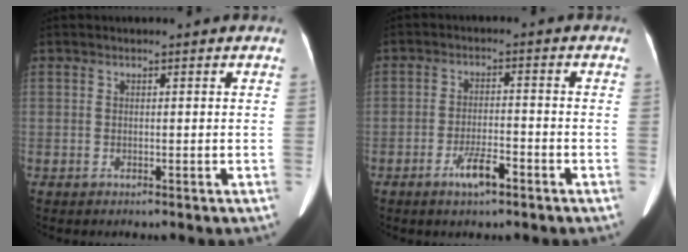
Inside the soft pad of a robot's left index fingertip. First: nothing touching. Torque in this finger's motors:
{"motor_torque": [0.56, 0.49, 0.29, 0.02]}